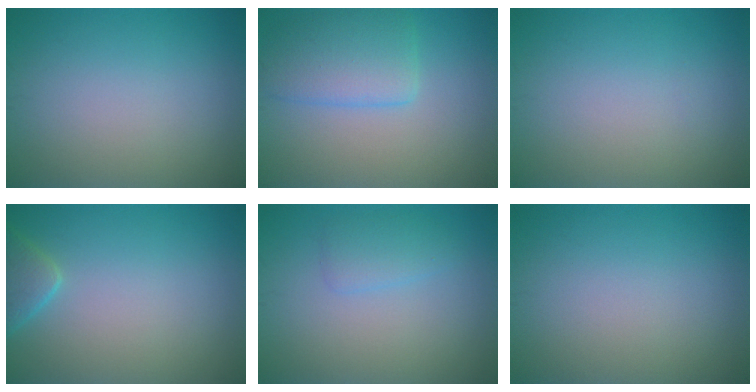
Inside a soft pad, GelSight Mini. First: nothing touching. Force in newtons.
{"total": 4.2, "press": 4.2, "slide": 0.3}
{"total": 0.0}
{"total": 2.5, "press": 2.5, "slide": 0.2}
{"total": 1.8, "press": 1.8, "slide": 0.0}
{"total": 0.0}